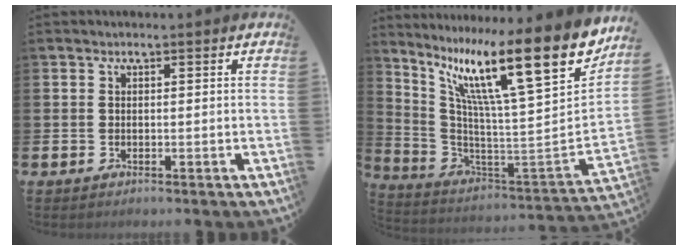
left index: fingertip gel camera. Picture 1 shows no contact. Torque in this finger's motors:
{"motor_torque": [1.07, -1.07, 0.36, 0.17]}